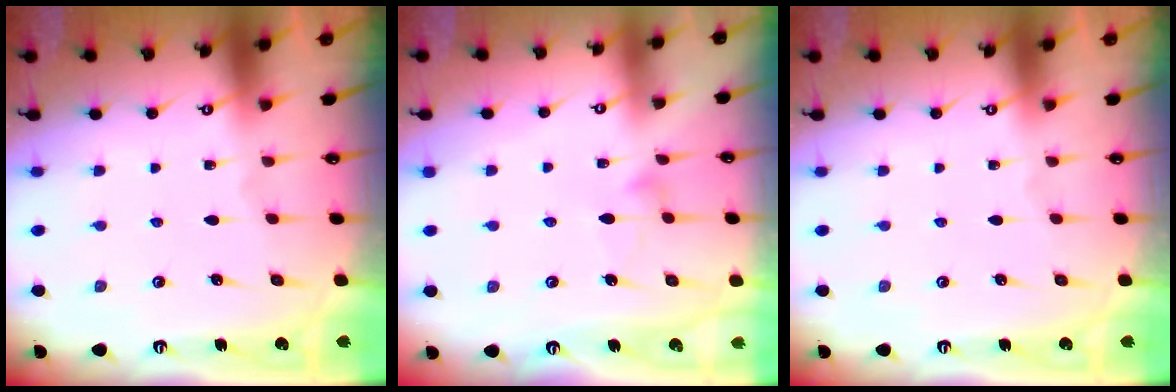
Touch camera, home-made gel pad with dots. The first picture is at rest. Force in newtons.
{"total": 5.5, "press": 5.5, "slide": 0.4}
{"total": 0.0}